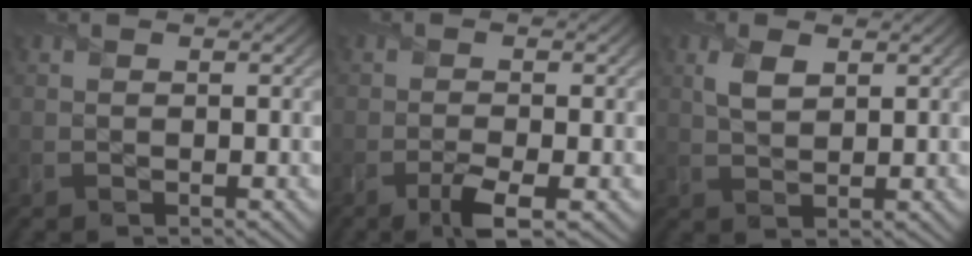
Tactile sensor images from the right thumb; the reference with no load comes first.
{"total": 3.0, "force": [-1.7, 0.5, 2.4], "torque": [-0.048, -0.004, -0.038]}
{"total": 3.1, "force": [1.4, 1.6, 2.2], "torque": [-0.053, 0.000, 0.030]}